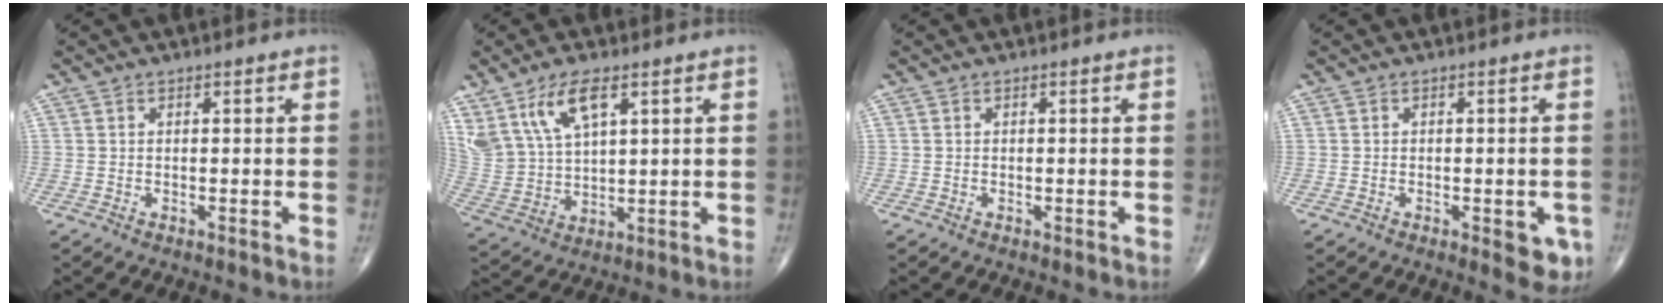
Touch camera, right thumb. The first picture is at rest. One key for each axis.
{"total": 11.8, "fx": 6.6, "fy": 5.3, "fz": 8.2, "tx": -0.161, "ty": -0.018, "tz": 0.142}
{"total": 0.0}
{"total": 3.6, "fx": -1.3, "fy": 1.7, "fz": 2.9, "tx": -0.016, "ty": -0.002, "tz": -0.014}